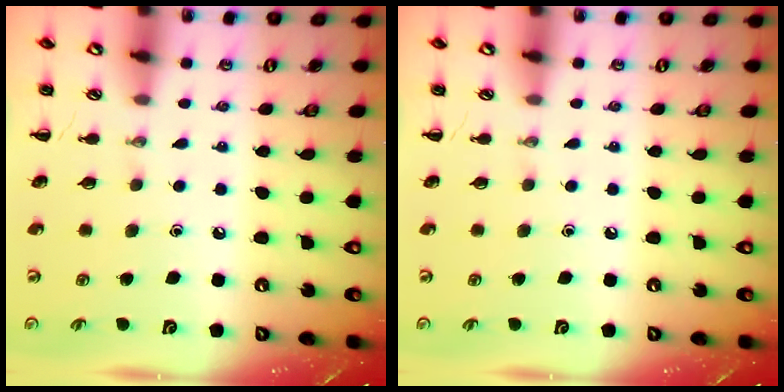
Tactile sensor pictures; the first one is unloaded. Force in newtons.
{"total": 0.0}